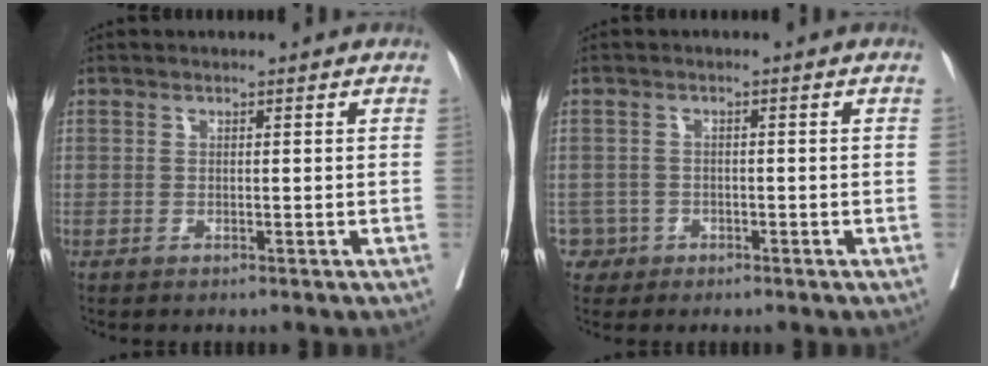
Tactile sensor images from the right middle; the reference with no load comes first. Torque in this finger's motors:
{"motor_torque": [1.07, -1.06, 0.03, -0.03]}